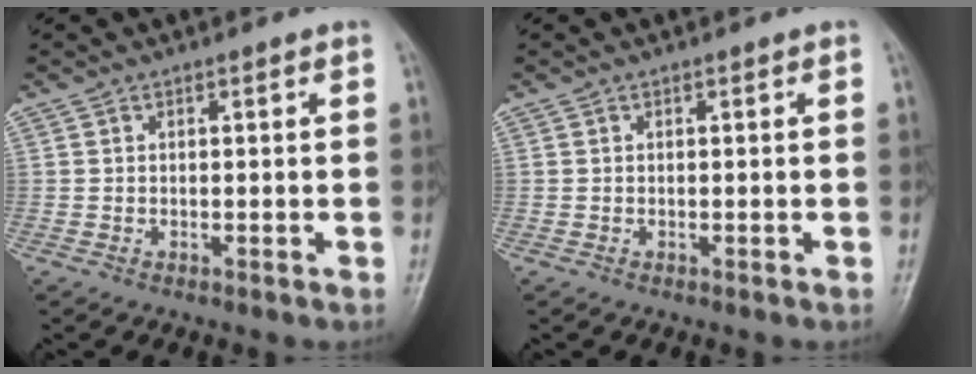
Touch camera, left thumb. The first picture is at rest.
{"total": 0.0}